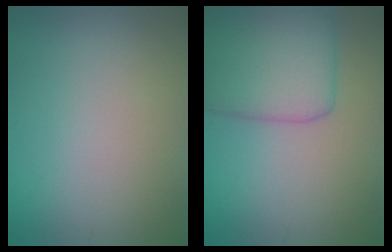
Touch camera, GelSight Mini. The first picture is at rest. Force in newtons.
{"total": 5.7, "press": 5.7, "slide": 0.2}